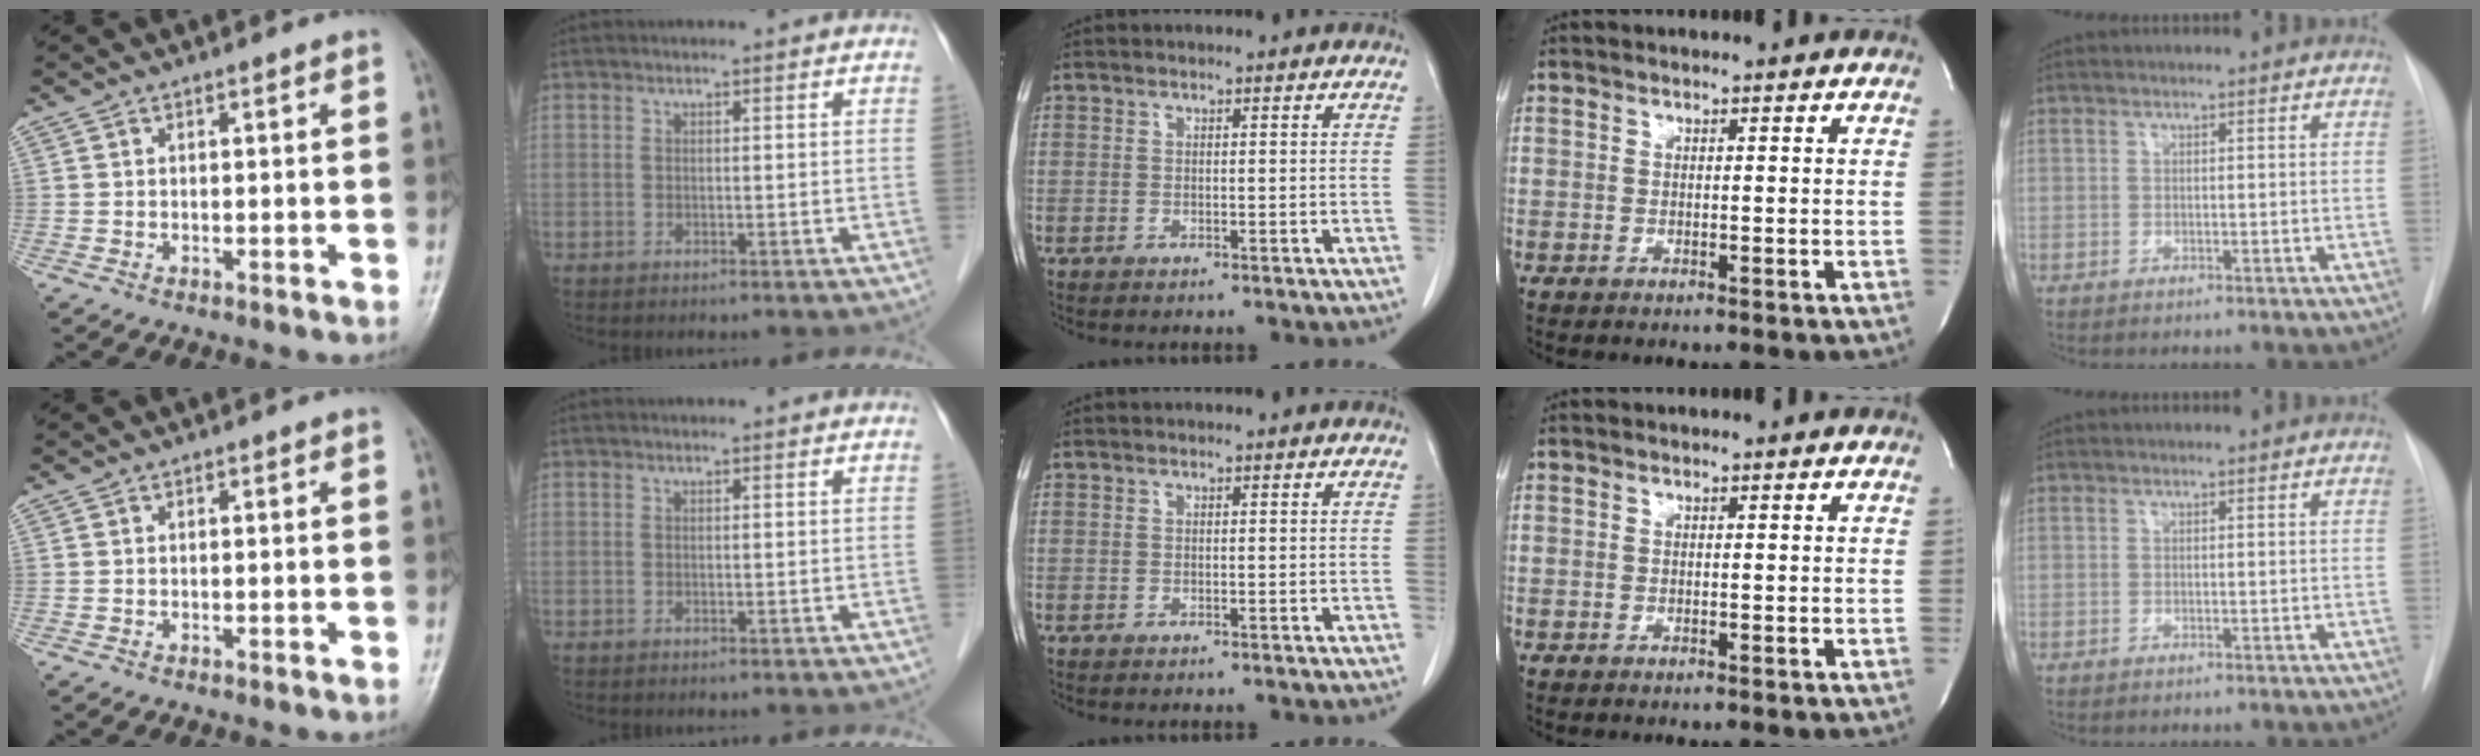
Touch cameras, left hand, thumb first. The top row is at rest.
{}